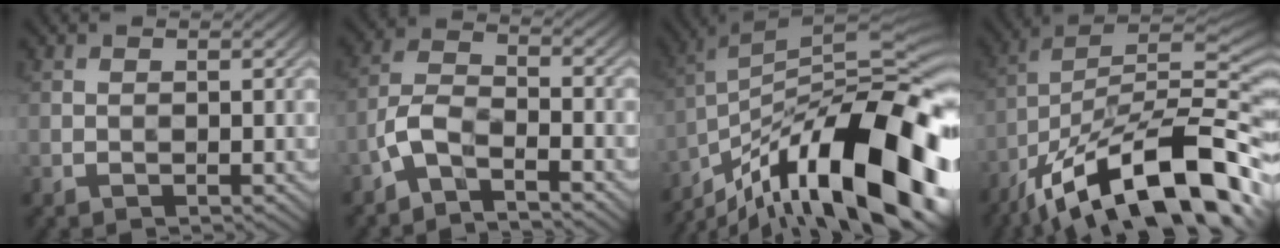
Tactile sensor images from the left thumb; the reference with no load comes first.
{"total": 5.3, "force": [-3.5, 1.7, 3.5], "torque": [-0.077, 0.003, -0.088]}
{"total": 20.1, "force": [-11.8, 5.3, 15.4], "torque": [-0.234, 0.026, -0.209]}
{"total": 19.4, "force": [-10.8, 6.3, 14.8], "torque": [-0.261, 0.007, -0.195]}